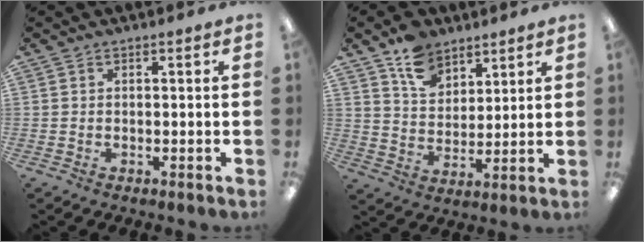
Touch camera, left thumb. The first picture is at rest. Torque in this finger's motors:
{"motor_torque": [1.32, 1.10, 0.84, -0.88, 0.15]}